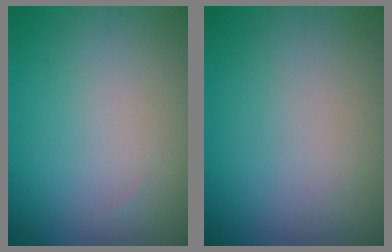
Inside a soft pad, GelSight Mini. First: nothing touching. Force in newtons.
{"total": 0.0}